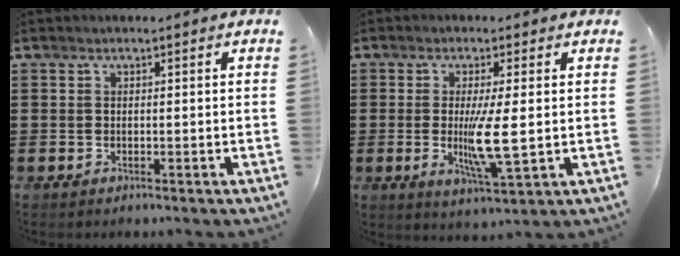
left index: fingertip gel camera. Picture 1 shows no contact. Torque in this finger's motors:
{"motor_torque": [0.85, 0.06, 0.64, 0.15]}